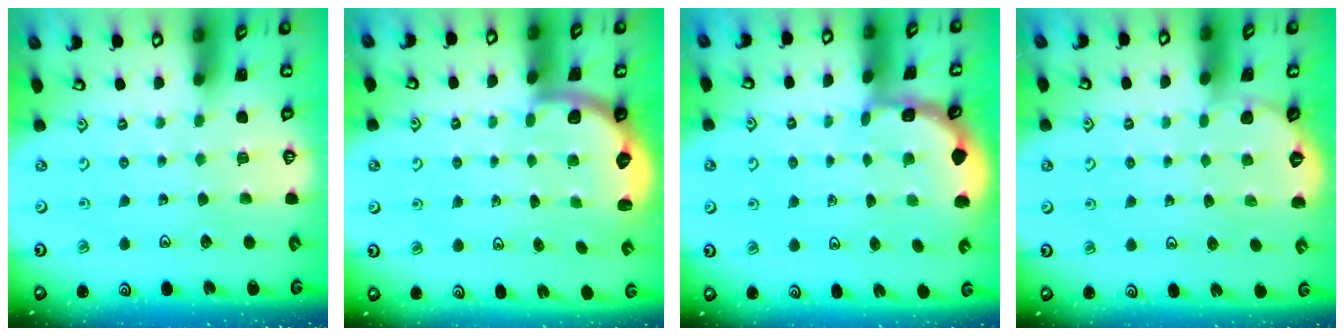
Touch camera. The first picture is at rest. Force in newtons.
{"total": 2.5, "press": 2.1, "slide": 1.3}
{"total": 1.3, "press": 1.3, "slide": 0.1}
{"total": 0.0}